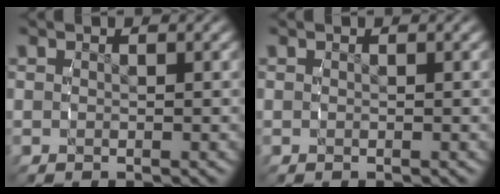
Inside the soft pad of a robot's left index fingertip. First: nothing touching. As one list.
[{"total": 0.0}]